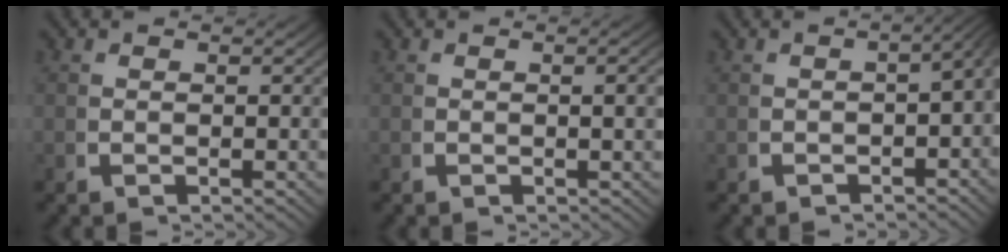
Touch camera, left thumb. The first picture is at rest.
{"total": 1.5, "force": [0.0, 0.4, 1.4], "torque": [-0.018, 0.000, 0.001]}
{"total": 5.0, "force": [0.0, 3.2, 3.8], "torque": [-0.035, 0.022, -0.012]}